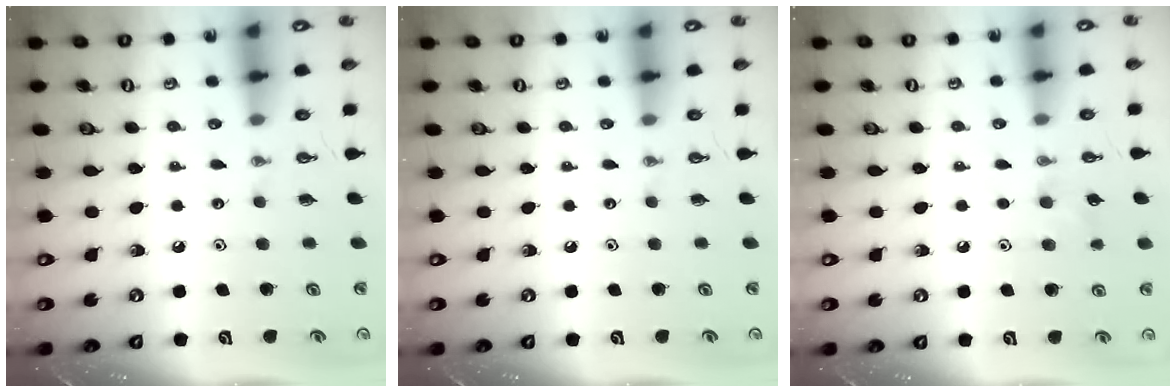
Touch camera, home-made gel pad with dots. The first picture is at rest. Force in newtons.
{"total": 0.0}
{"total": 6.3, "press": 5.8, "slide": 2.5}